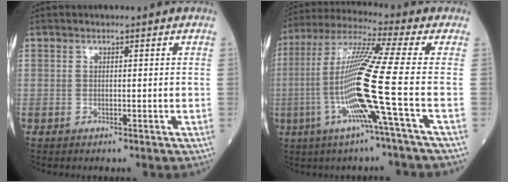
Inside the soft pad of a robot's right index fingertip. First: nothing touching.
{"total": 14.5, "force": [-3.6, -2.7, 13.8], "torque": [-0.277, -0.009, -0.081]}